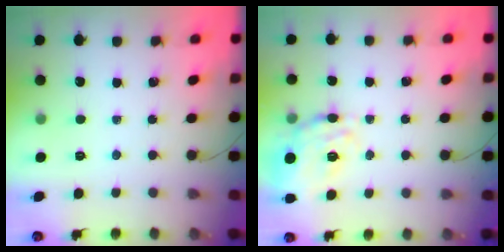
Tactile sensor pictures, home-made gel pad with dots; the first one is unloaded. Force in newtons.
{"total": 16.8, "press": 16.7, "slide": 1.9}